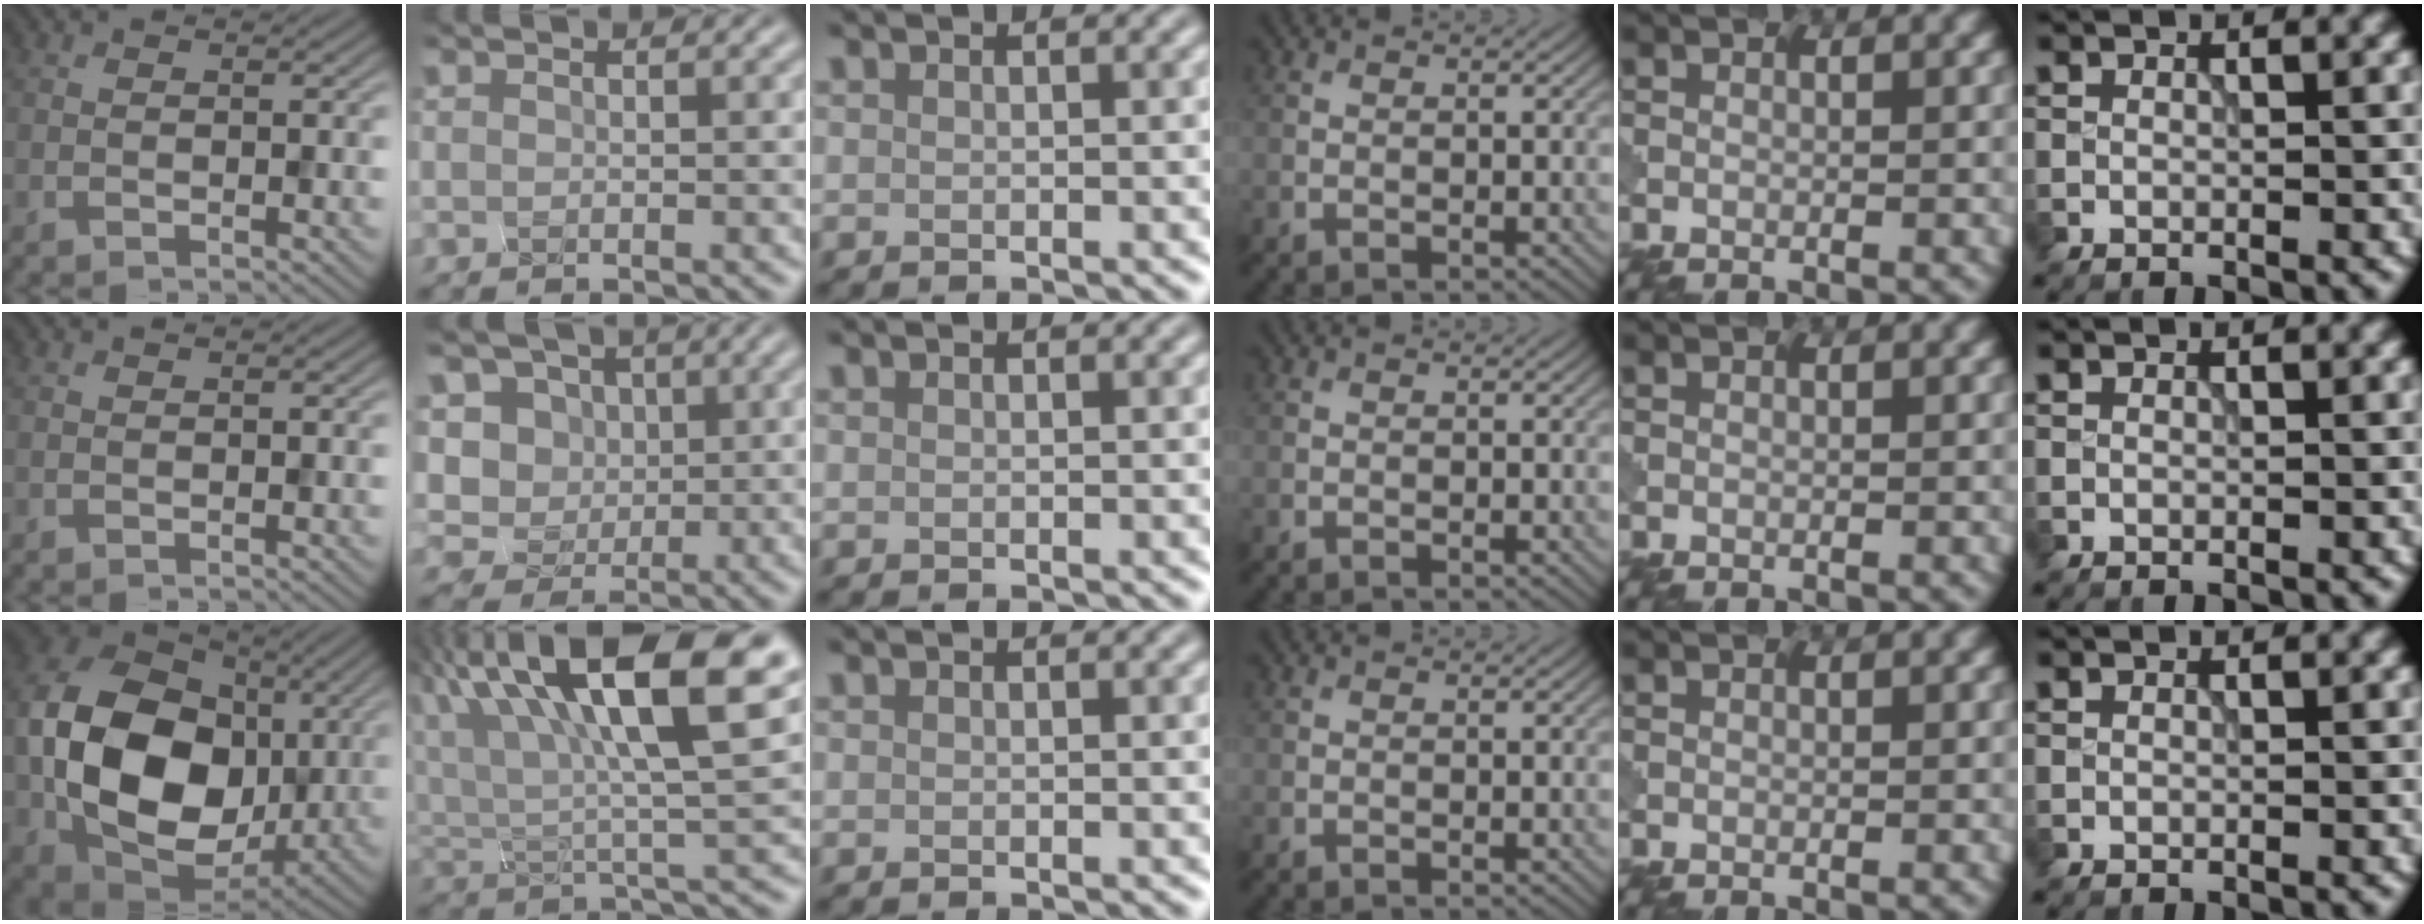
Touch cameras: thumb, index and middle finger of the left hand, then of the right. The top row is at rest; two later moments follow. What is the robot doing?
{"motion": "squeeze", "object": "foam earplug"}